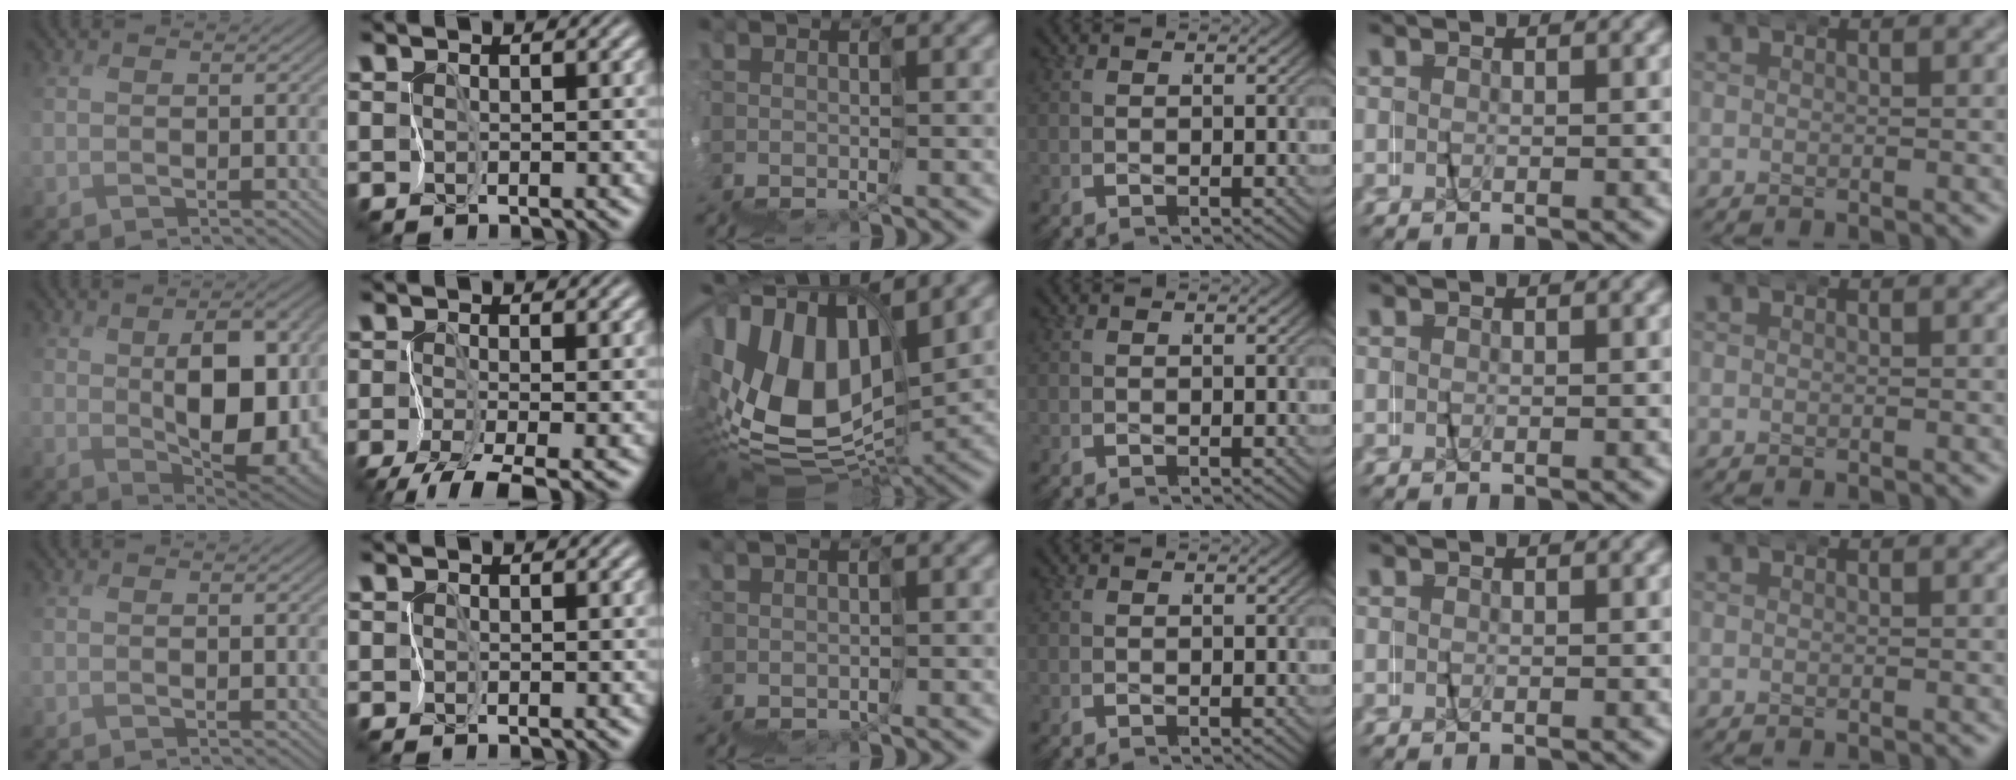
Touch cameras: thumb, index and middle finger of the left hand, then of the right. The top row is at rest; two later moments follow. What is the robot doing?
{"motion": "wrap", "object": "napkin"}